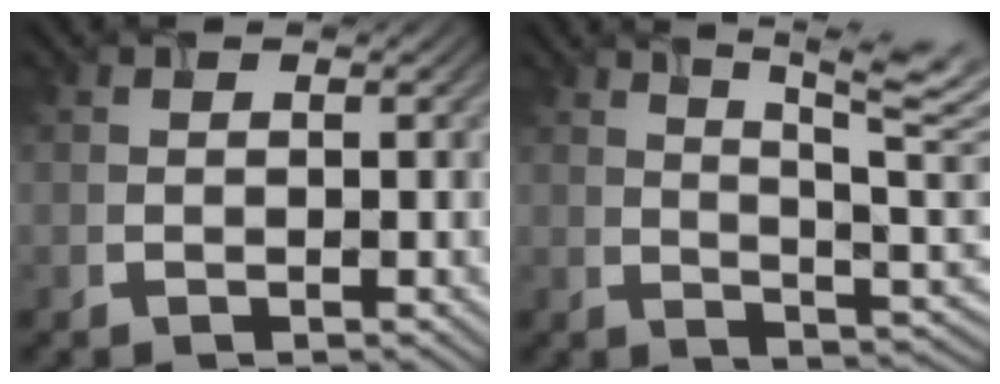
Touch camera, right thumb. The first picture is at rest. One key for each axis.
{"total": 11.0, "fx": 6.6, "fy": 2.5, "fz": 8.5, "tx": -0.129, "ty": 0.005, "tz": 0.096}